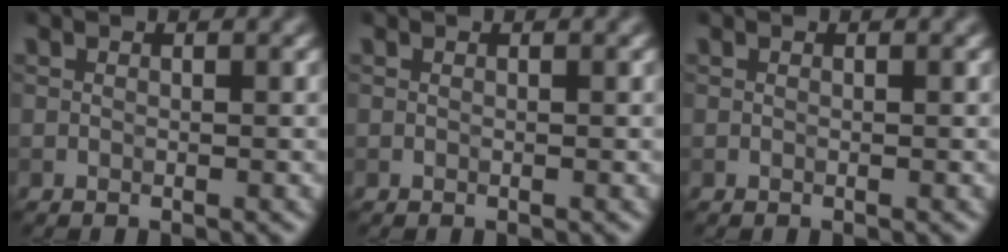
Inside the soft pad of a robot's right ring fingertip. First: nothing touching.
{"total": 0.0}
{"total": 0.0}